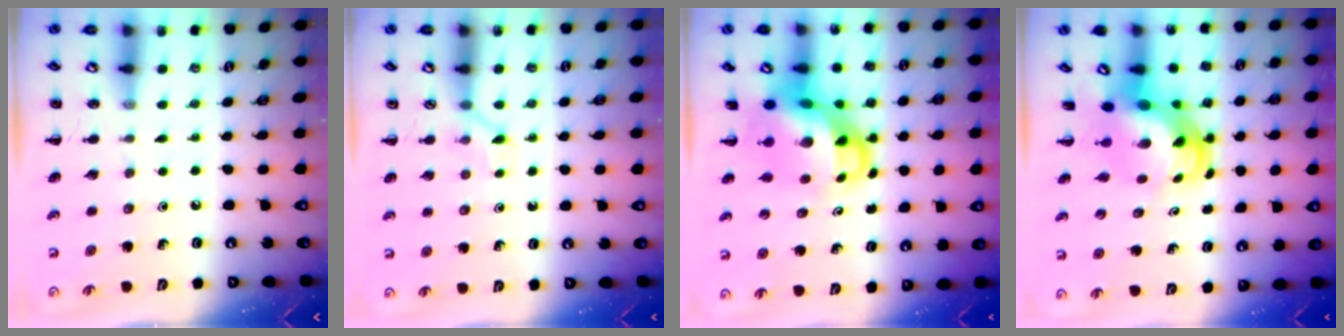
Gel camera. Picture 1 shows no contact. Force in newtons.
{"total": 2.6, "press": 2.5, "slide": 0.9}
{"total": 7.9, "press": 7.6, "slide": 2.0}
{"total": 5.4, "press": 5.2, "slide": 1.7}